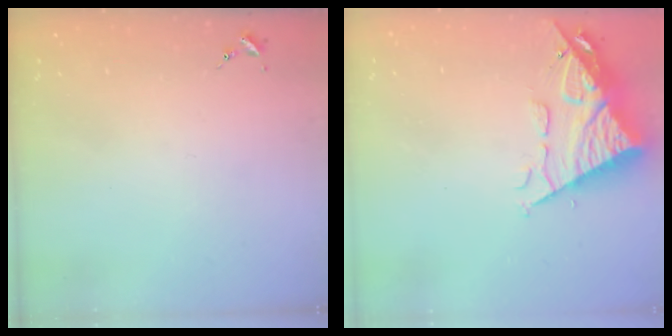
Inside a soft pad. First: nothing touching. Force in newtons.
{"total": 13.0, "press": 12.9, "slide": 1.4}